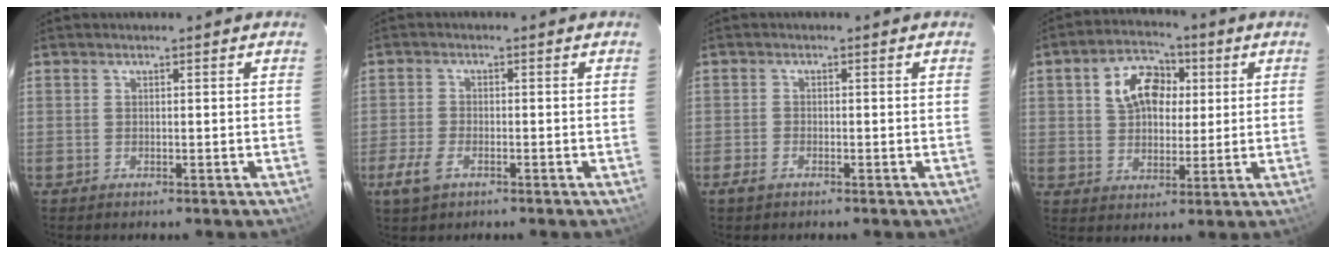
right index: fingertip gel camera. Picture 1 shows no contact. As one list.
[{"total": 4.8, "force": [-2.6, 2.4, 3.2], "torque": [-0.083, -0.005, -0.050]}, {"total": 1.9, "force": [-1.4, 0.9, 1.0], "torque": [-0.026, -0.001, -0.029]}, {"total": 10.4, "force": [2.8, 7.4, 6.7], "torque": [-0.129, 0.034, 0.049]}]